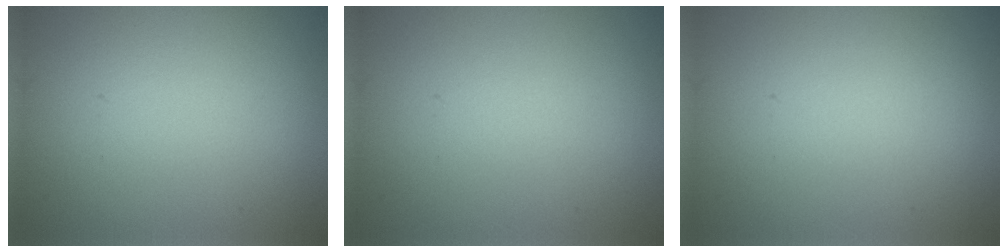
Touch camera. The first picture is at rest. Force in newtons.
{"total": 0.0}
{"total": 0.0}